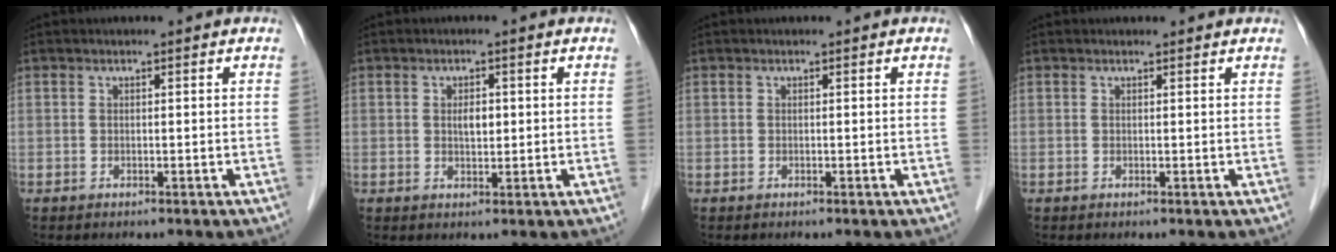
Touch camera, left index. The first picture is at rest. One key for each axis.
{"total": 2.2, "fx": 0.3, "fy": 0.9, "fz": 1.9, "tx": -0.034, "ty": -0.001, "tz": 0.005}
{"total": 0.0}
{"total": 1.2, "fx": 1.1, "fy": 0.3, "fz": 0.1, "tx": -0.013, "ty": 0.005, "tz": 0.011}